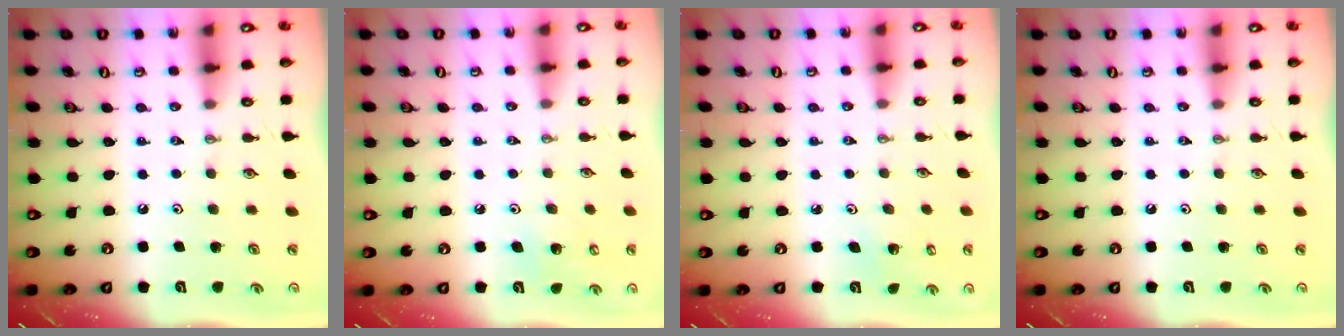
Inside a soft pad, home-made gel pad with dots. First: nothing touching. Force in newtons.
{"total": 4.7, "press": 4.6, "slide": 0.4}
{"total": 2.2, "press": 2.2, "slide": 0.2}
{"total": 0.0}